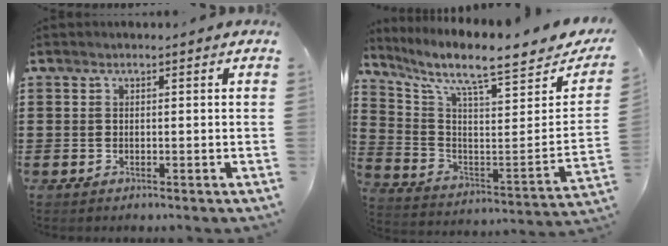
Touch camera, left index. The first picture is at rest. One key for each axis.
{"total": 8.1, "fx": 7.0, "fy": 0.2, "fz": 4.1, "tx": -0.100, "ty": -0.073, "tz": 0.107}